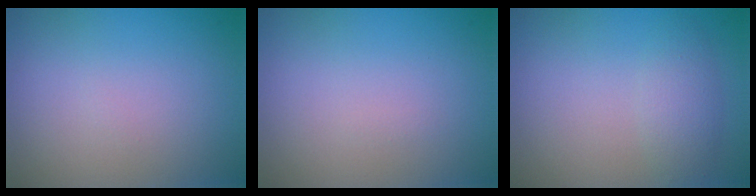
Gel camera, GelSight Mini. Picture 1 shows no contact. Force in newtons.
{"total": 0.0}
{"total": 2.0, "press": 2.0, "slide": 0.0}